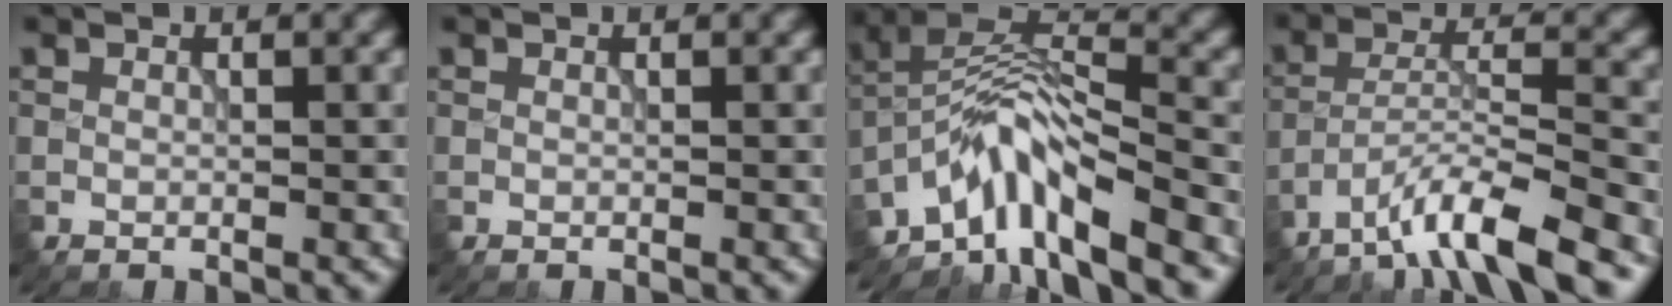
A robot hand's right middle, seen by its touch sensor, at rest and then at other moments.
{"total": 0.0}
{"total": 8.3, "force": [-5.5, 2.5, 5.7], "torque": [-0.084, 0.009, -0.113]}
{"total": 7.6, "force": [-5.7, 1.0, 4.9], "torque": [-0.081, 0.003, -0.106]}